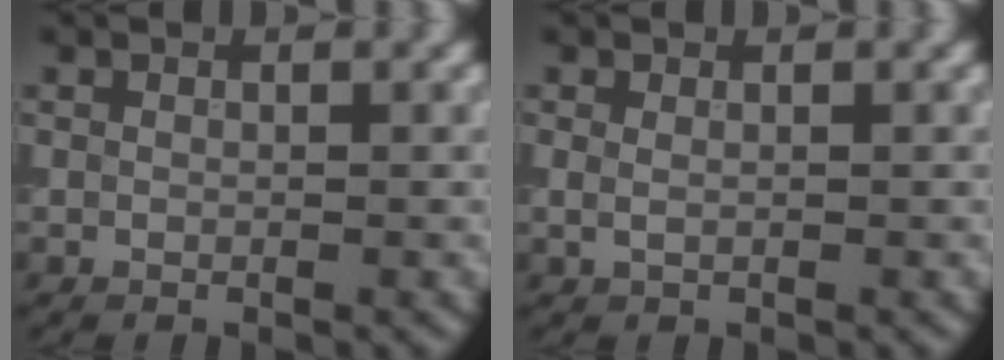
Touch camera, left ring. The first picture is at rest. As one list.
[{"total": 0.6, "force": [0.2, 0.2, 0.5], "torque": [-0.011, 0.000, 0.002]}]